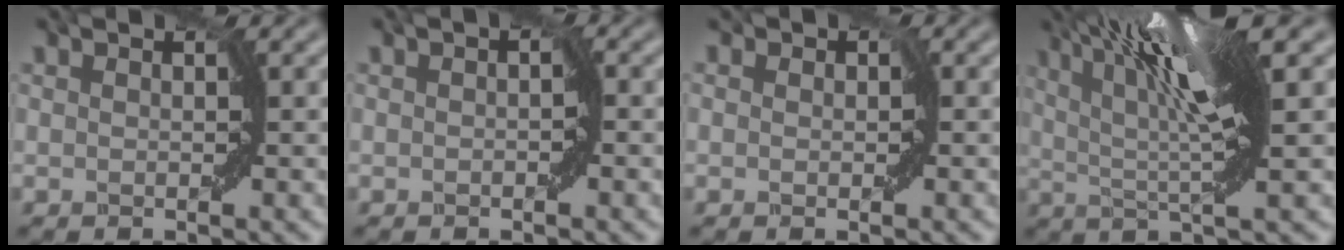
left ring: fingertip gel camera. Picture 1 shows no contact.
{"total": 0.6, "force": [-0.2, 0.1, 0.5], "torque": [0.000, 0.001, -0.001]}
{"total": 0.6, "force": [-0.2, 0.4, -0.4], "torque": [0.014, -0.004, 0.000]}
{"total": 9.1, "force": [3.1, 1.9, 8.3], "torque": [-0.131, 0.012, 0.055]}